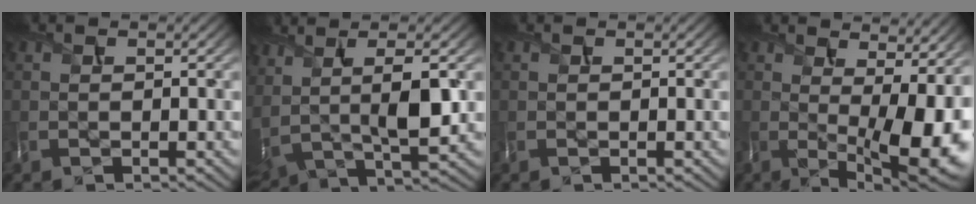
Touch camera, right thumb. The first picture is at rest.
{"total": 8.9, "force": [2.6, 3.5, 7.7], "torque": [-0.186, 0.003, 0.058]}
{"total": 0.0}
{"total": 13.2, "force": [0.6, 5.2, 12.1], "torque": [-0.160, -0.003, 0.029]}